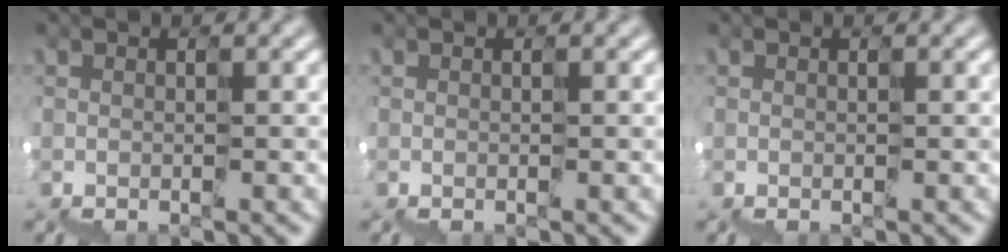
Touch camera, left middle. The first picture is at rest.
{"total": 0.0}
{"total": 0.0}